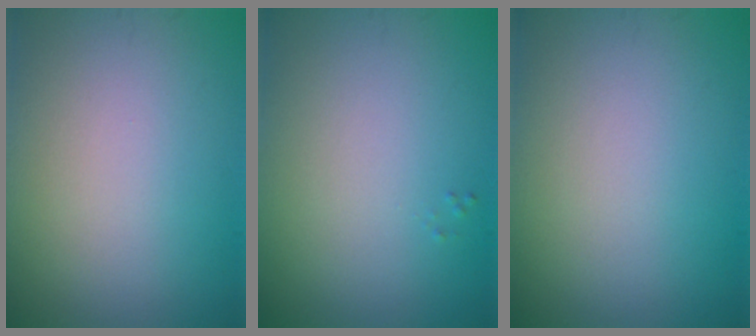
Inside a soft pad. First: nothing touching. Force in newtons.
{"total": 0.0}
{"total": 0.0}